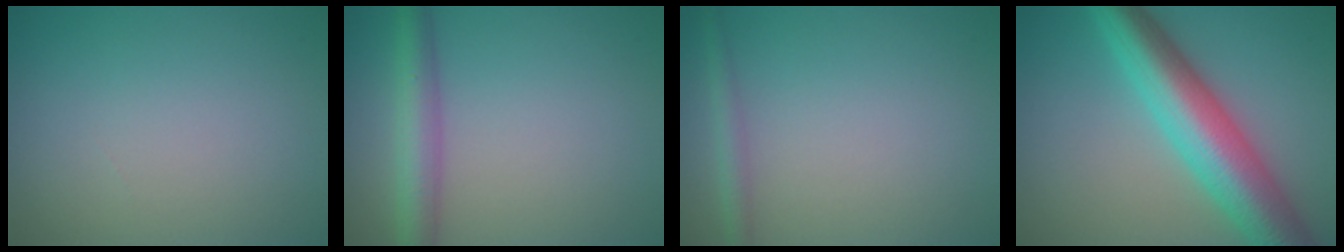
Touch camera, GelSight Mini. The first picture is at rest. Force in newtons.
{"total": 3.8, "press": 3.8, "slide": 0.1}
{"total": 1.5, "press": 1.5, "slide": 0.0}
{"total": 9.0, "press": 9.0, "slide": 0.1}